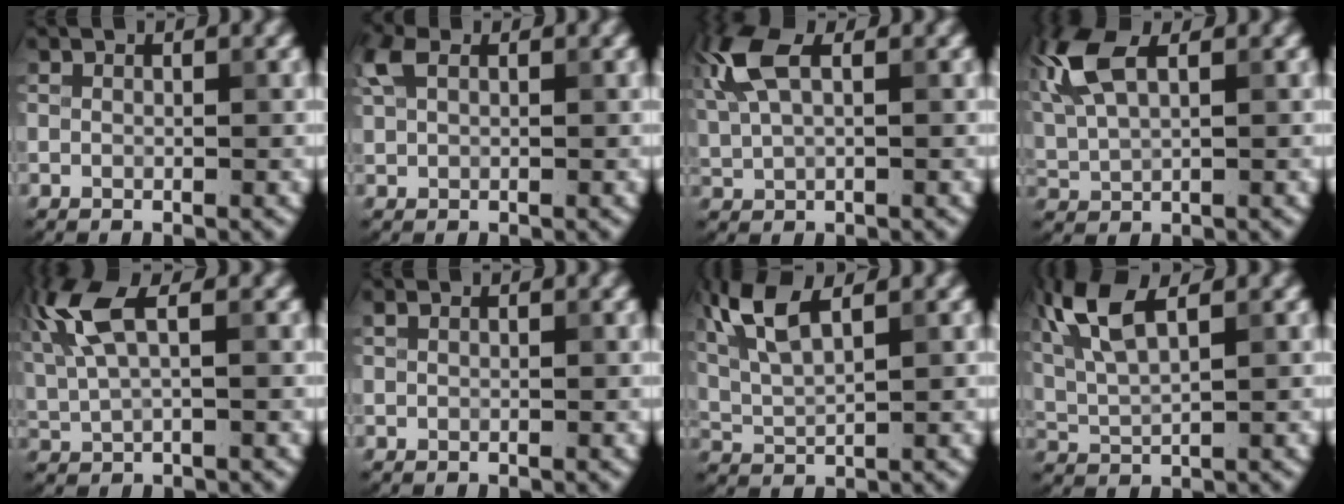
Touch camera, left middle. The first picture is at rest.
{"total": 2.8, "force": [1.5, 1.6, 1.8], "torque": [-0.052, 0.012, 0.029]}
{"total": 5.6, "force": [2.2, 2.5, 4.5], "torque": [-0.119, 0.016, 0.045]}
{"total": 6.9, "force": [3.0, 3.0, 5.4], "torque": [-0.148, 0.018, 0.061]}
{"total": 6.2, "force": [2.5, 2.1, 5.2], "torque": [-0.131, 0.015, 0.050]}
{"total": 0.6, "force": [0.5, 0.2, 0.4], "torque": [-0.008, 0.004, 0.008]}
{"total": 6.2, "force": [3.2, 2.0, 4.9], "torque": [-0.114, 0.016, 0.063]}
{"total": 6.9, "force": [3.2, 2.4, 5.6], "torque": [-0.131, 0.019, 0.063]}